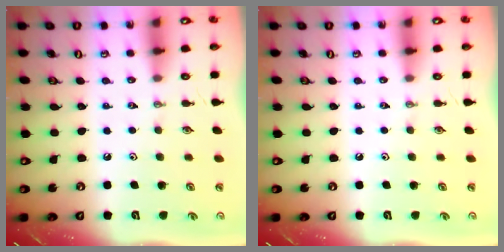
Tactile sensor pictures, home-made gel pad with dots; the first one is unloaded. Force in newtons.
{"total": 0.0}